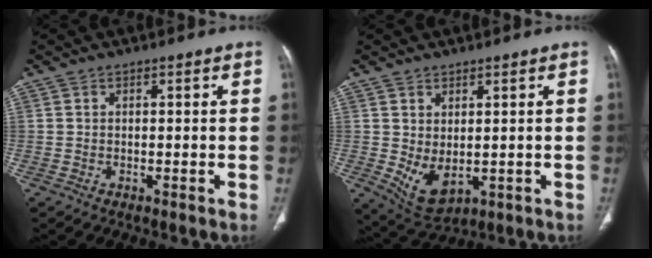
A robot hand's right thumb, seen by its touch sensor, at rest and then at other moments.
{"total": 6.6, "force": [-0.3, 3.7, 5.5], "torque": [-0.091, -0.010, 0.021]}